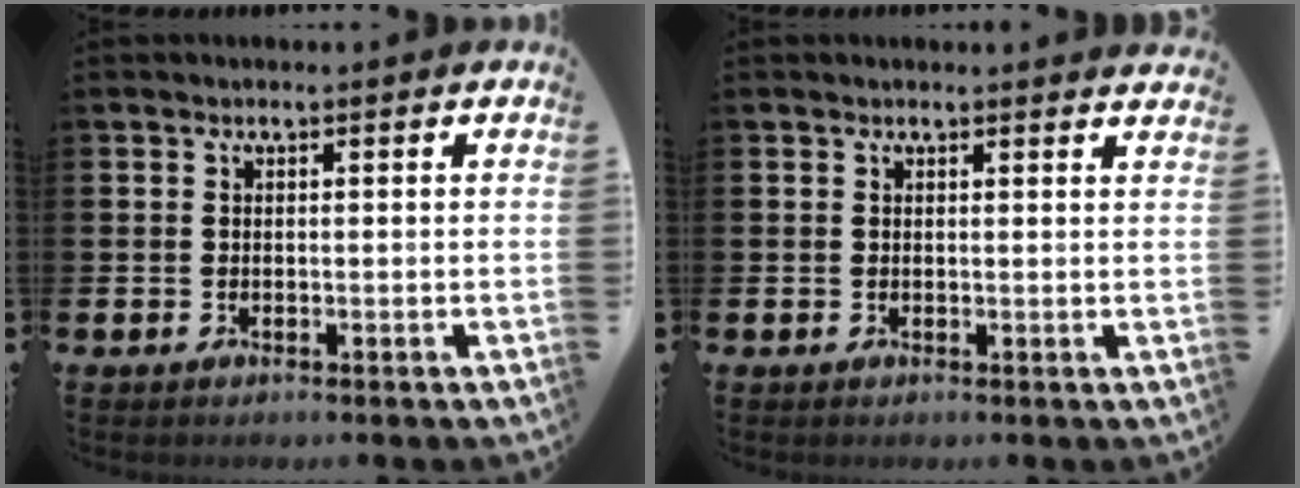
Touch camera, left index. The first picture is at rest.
{"total": 0.9, "force": [0.9, -0.1, 0.0], "torque": [0.008, -0.006, 0.016]}